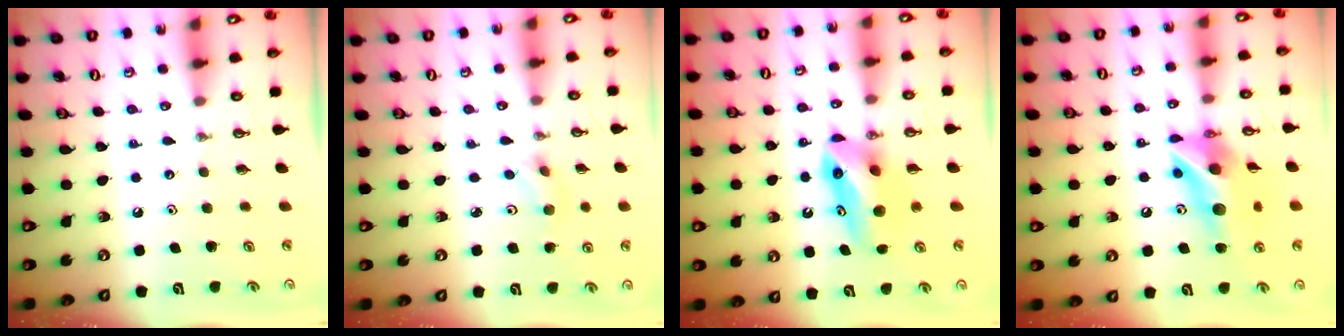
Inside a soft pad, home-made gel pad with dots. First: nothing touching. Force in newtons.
{"total": 3.5, "press": 3.4, "slide": 0.8}
{"total": 9.0, "press": 8.2, "slide": 3.9}
{"total": 12.8, "press": 12.8, "slide": 1.3}